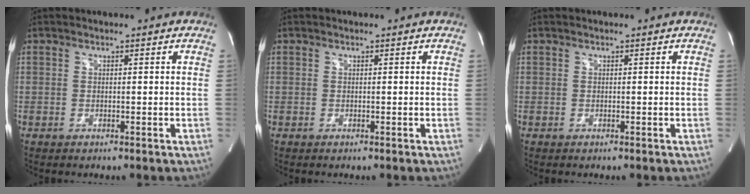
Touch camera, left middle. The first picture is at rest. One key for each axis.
{"total": 0.0}
{"total": 0.0}